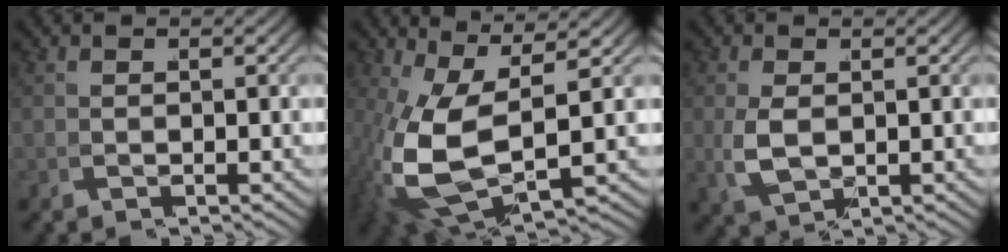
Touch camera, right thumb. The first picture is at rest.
{"total": 10.7, "force": [0.0, 6.3, 8.7], "torque": [-0.225, -0.061, 0.042]}
{"total": 3.4, "force": [0.3, 2.2, 2.5], "torque": [-0.075, -0.012, 0.023]}